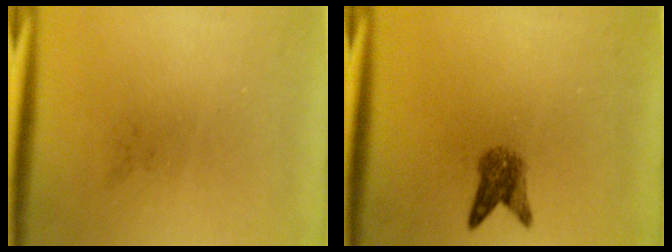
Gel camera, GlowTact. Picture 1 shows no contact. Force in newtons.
{"total": 2.9}